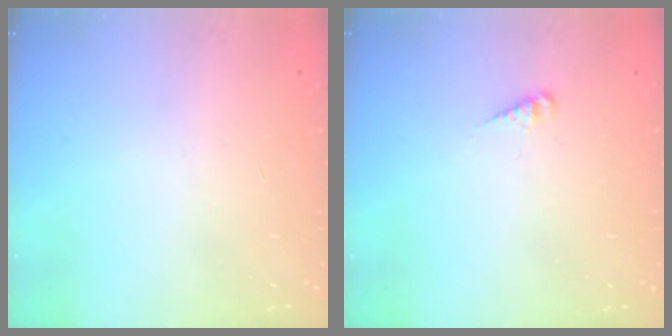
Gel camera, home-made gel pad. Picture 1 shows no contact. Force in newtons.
{"total": 2.9, "press": 2.9, "slide": 0.2}